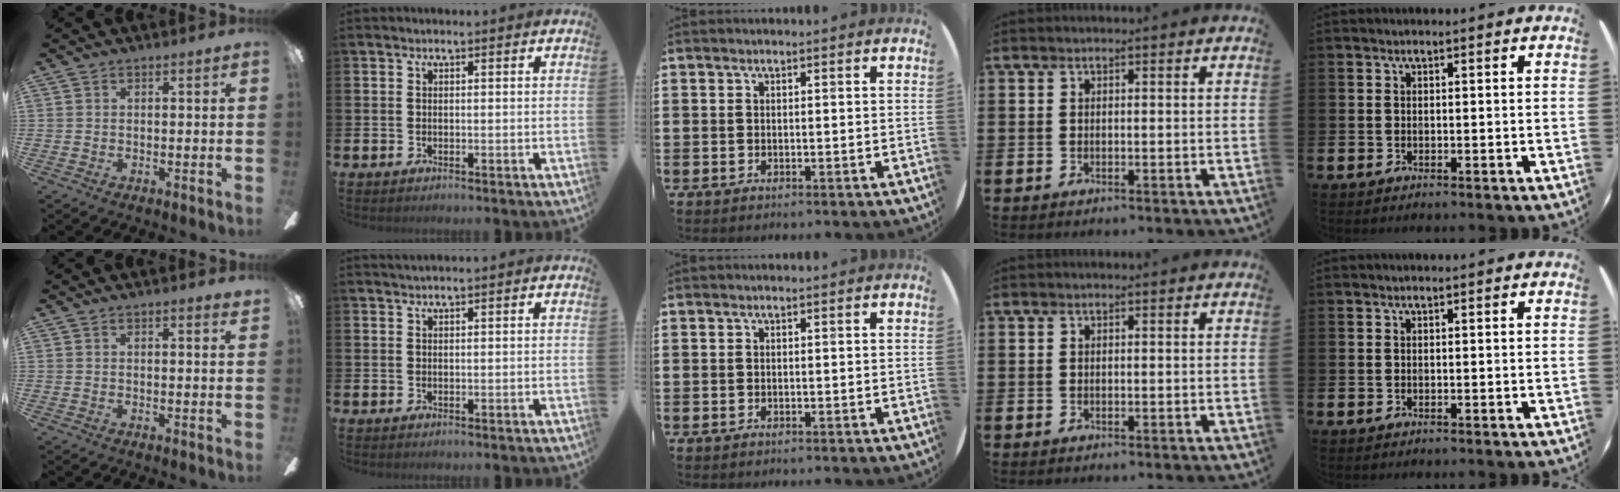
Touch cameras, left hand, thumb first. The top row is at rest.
{"thumb": {"total": 1.2, "force": [1.1, -0.2, 0.5], "torque": [-0.004, -0.004, 0.017]}, "index": {"total": 0.7, "force": [0.6, -0.1, 0.2], "torque": [-0.002, 0.001, 0.011]}}